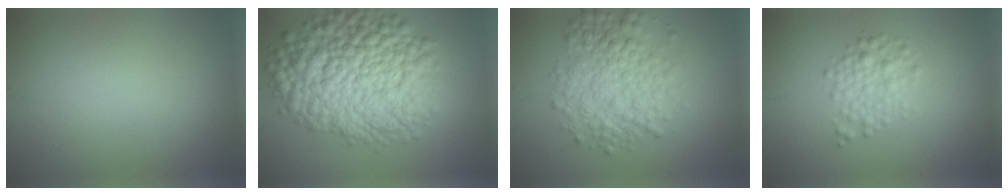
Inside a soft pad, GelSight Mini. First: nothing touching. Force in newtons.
{"total": 12.7, "press": 12.7, "slide": 0.5}
{"total": 5.8, "press": 5.8, "slide": 0.1}
{"total": 2.8, "press": 2.8, "slide": 0.1}